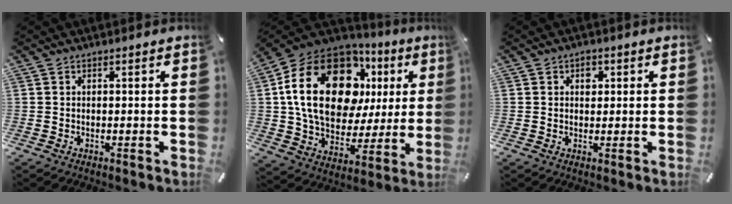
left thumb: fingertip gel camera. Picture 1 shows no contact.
{"total": 25.7, "force": [8.8, 16.2, 18.0], "torque": [-0.318, -0.029, 0.153]}
{"total": 2.4, "force": [0.8, 1.8, 1.3], "torque": [-0.004, -0.003, 0.007]}